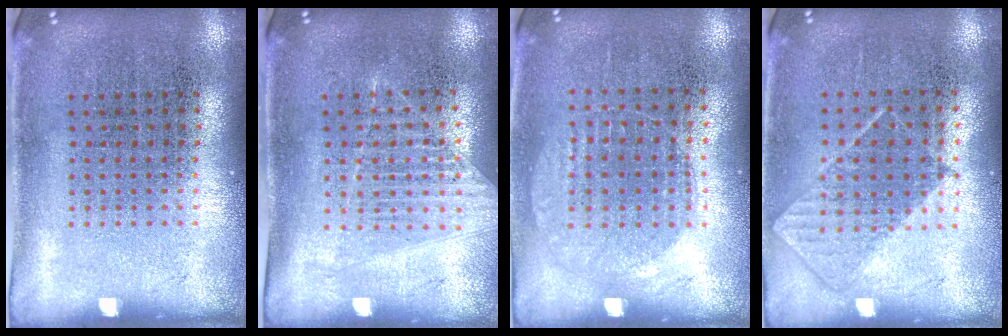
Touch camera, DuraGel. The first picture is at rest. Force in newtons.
{"total": 1.2, "press": 1.1, "slide": 0.4}
{"total": 0.9, "press": 0.8, "slide": 0.3}
{"total": 0.7, "press": 0.6, "slide": 0.4}